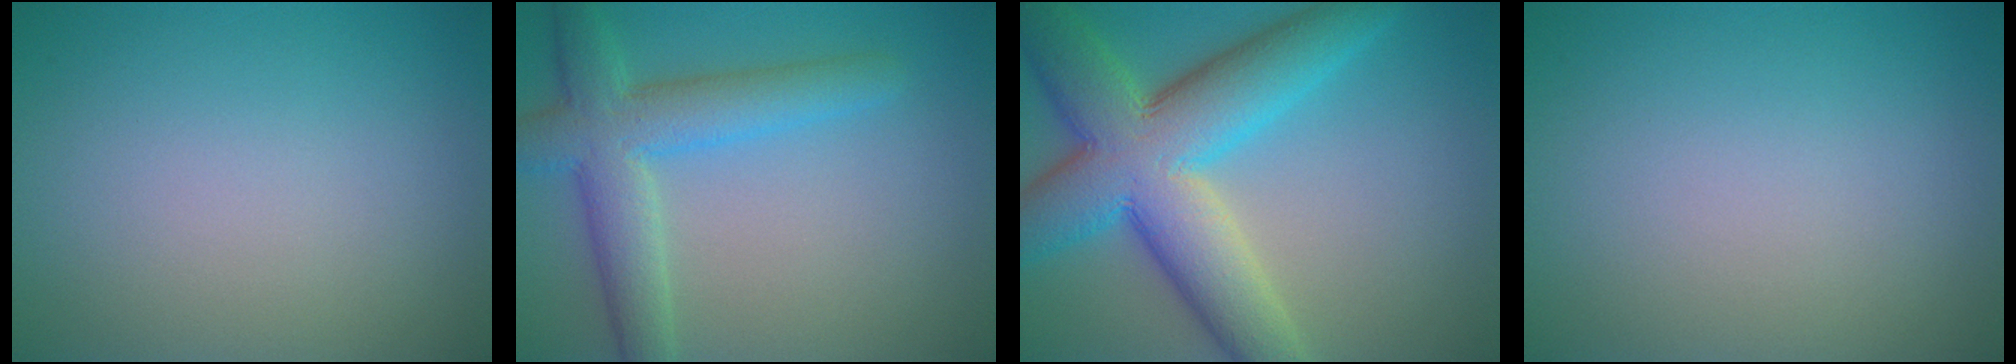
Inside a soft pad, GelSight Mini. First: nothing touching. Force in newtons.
{"total": 5.7, "press": 5.7, "slide": 0.2}
{"total": 11.5, "press": 11.5, "slide": 0.4}
{"total": 0.0}